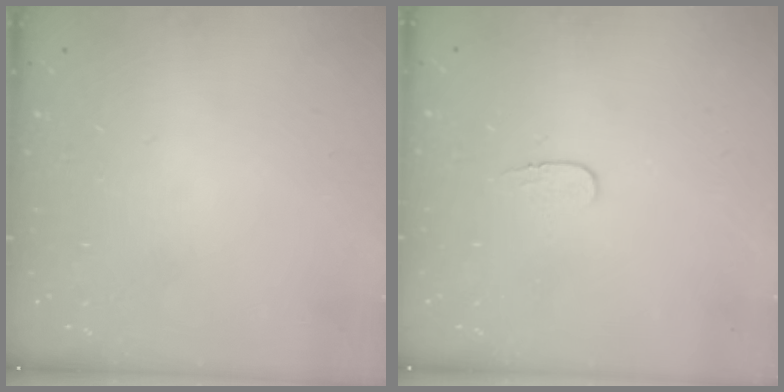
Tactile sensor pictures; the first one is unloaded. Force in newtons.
{"total": 3.8, "press": 3.8, "slide": 0.4}